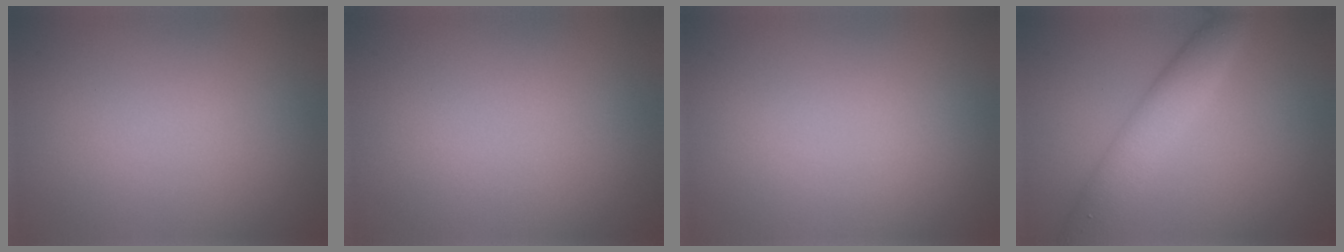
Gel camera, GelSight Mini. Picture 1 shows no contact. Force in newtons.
{"total": 0.0}
{"total": 0.0}
{"total": 4.6, "press": 4.6, "slide": 0.1}